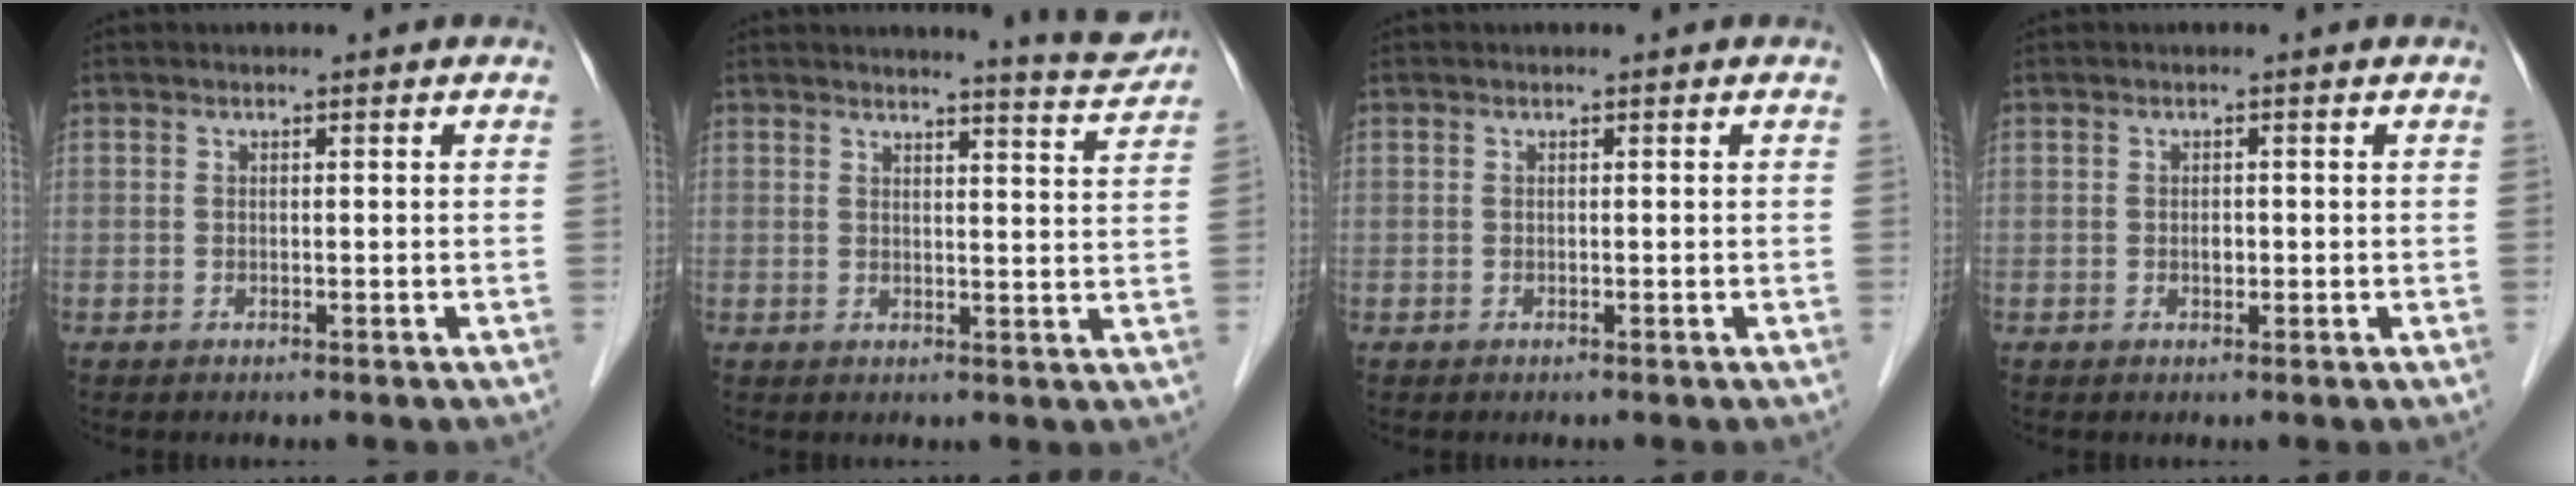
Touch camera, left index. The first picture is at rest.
{"total": 5.2, "force": [5.1, -0.8, 0.3], "torque": [-0.020, -0.031, 0.056]}
{"total": 0.0}
{"total": 0.9, "force": [-0.1, 0.6, 0.7], "torque": [-0.012, 0.001, -0.002]}